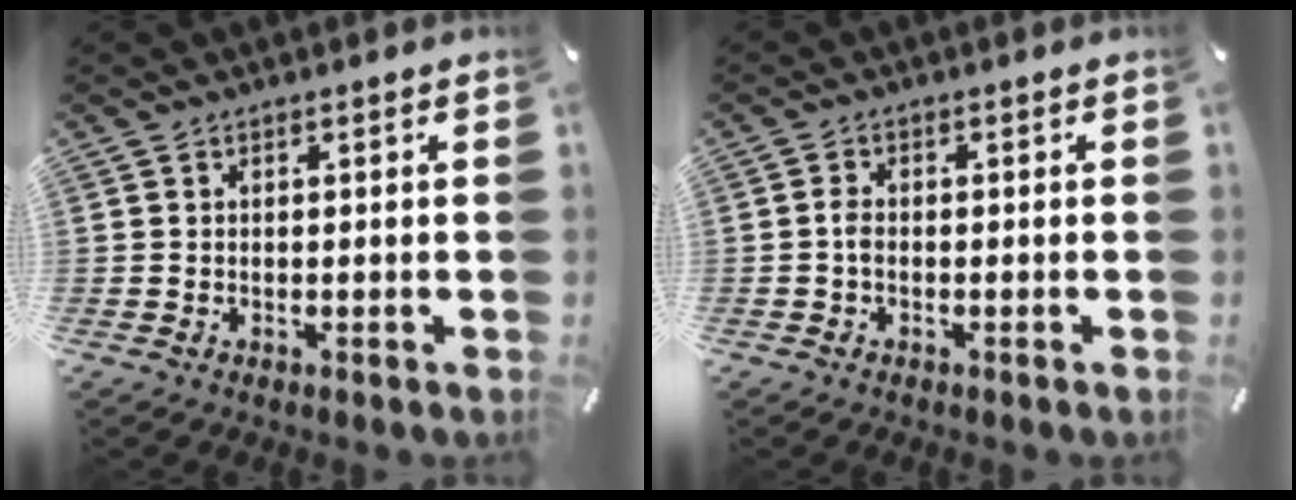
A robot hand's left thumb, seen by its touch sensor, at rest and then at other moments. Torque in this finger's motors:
{"motor_torque": [0.02, -0.07, 0.16, 0.15, 0.05]}